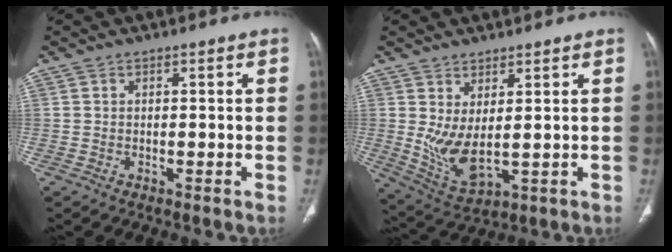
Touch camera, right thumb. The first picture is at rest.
{"total": 7.9, "force": [1.1, 3.2, 7.2], "torque": [-0.146, -0.024, 0.041]}